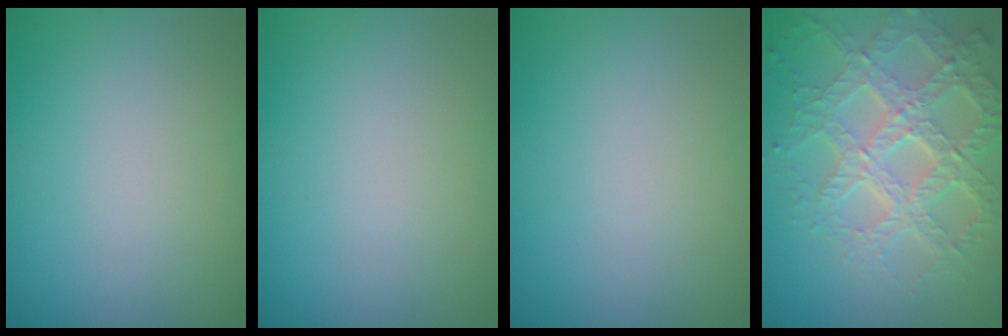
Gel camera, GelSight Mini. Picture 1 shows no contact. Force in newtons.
{"total": 0.0}
{"total": 0.0}
{"total": 6.7, "press": 4.8, "slide": 4.7}